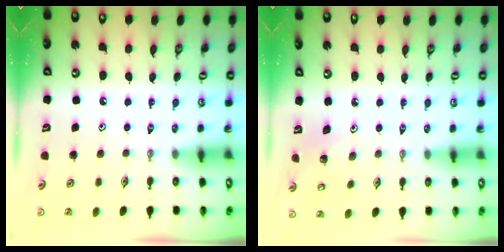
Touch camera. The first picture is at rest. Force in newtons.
{"total": 3.0, "press": 2.9, "slide": 0.5}